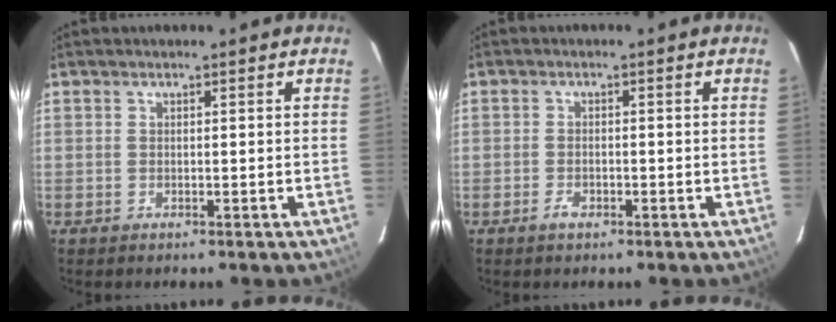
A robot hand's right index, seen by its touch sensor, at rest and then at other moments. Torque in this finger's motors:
{"motor_torque": [0.31, 0.08, 0.07, 0.03]}